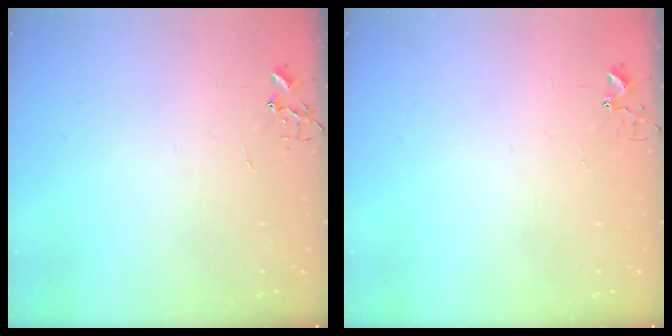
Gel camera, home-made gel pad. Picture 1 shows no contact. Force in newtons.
{"total": 2.7, "press": 2.7, "slide": 0.2}